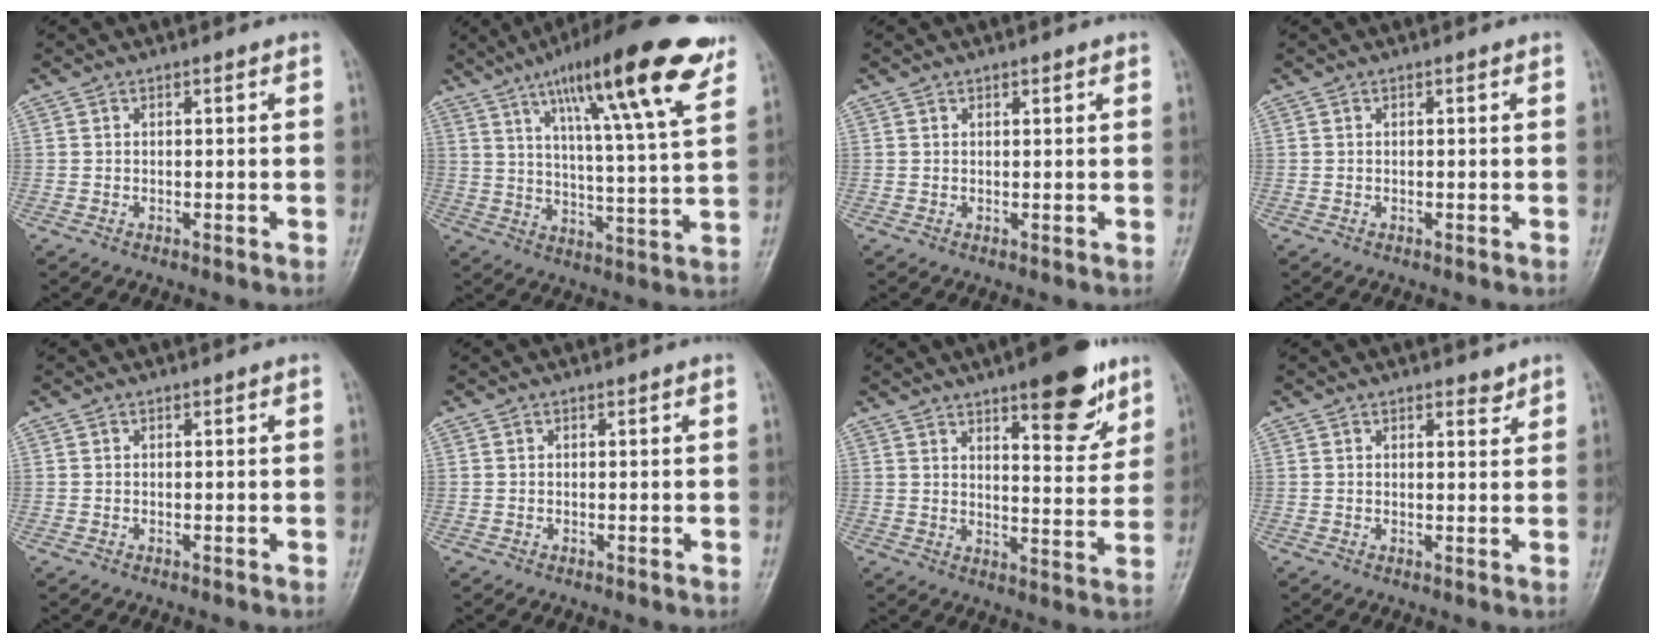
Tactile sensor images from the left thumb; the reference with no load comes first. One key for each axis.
{"total": 21.7, "fx": 12.7, "fy": 3.3, "fz": 17.3, "tx": -0.246, "ty": -0.038, "tz": 0.192}
{"total": 1.0, "fx": 0.7, "fy": 0.3, "fz": 0.6, "tx": -0.007, "ty": -0.003, "tz": 0.010}
{"total": 0.0}
{"total": 0.0}
{"total": 0.0}
{"total": 13.3, "fx": 8.2, "fy": 4.3, "fz": 9.5, "tx": -0.096, "ty": -0.047, "tz": 0.115}
{"total": 2.0, "fx": 1.6, "fy": 0.8, "fz": 0.8, "tx": 0.002, "ty": -0.011, "tz": 0.020}